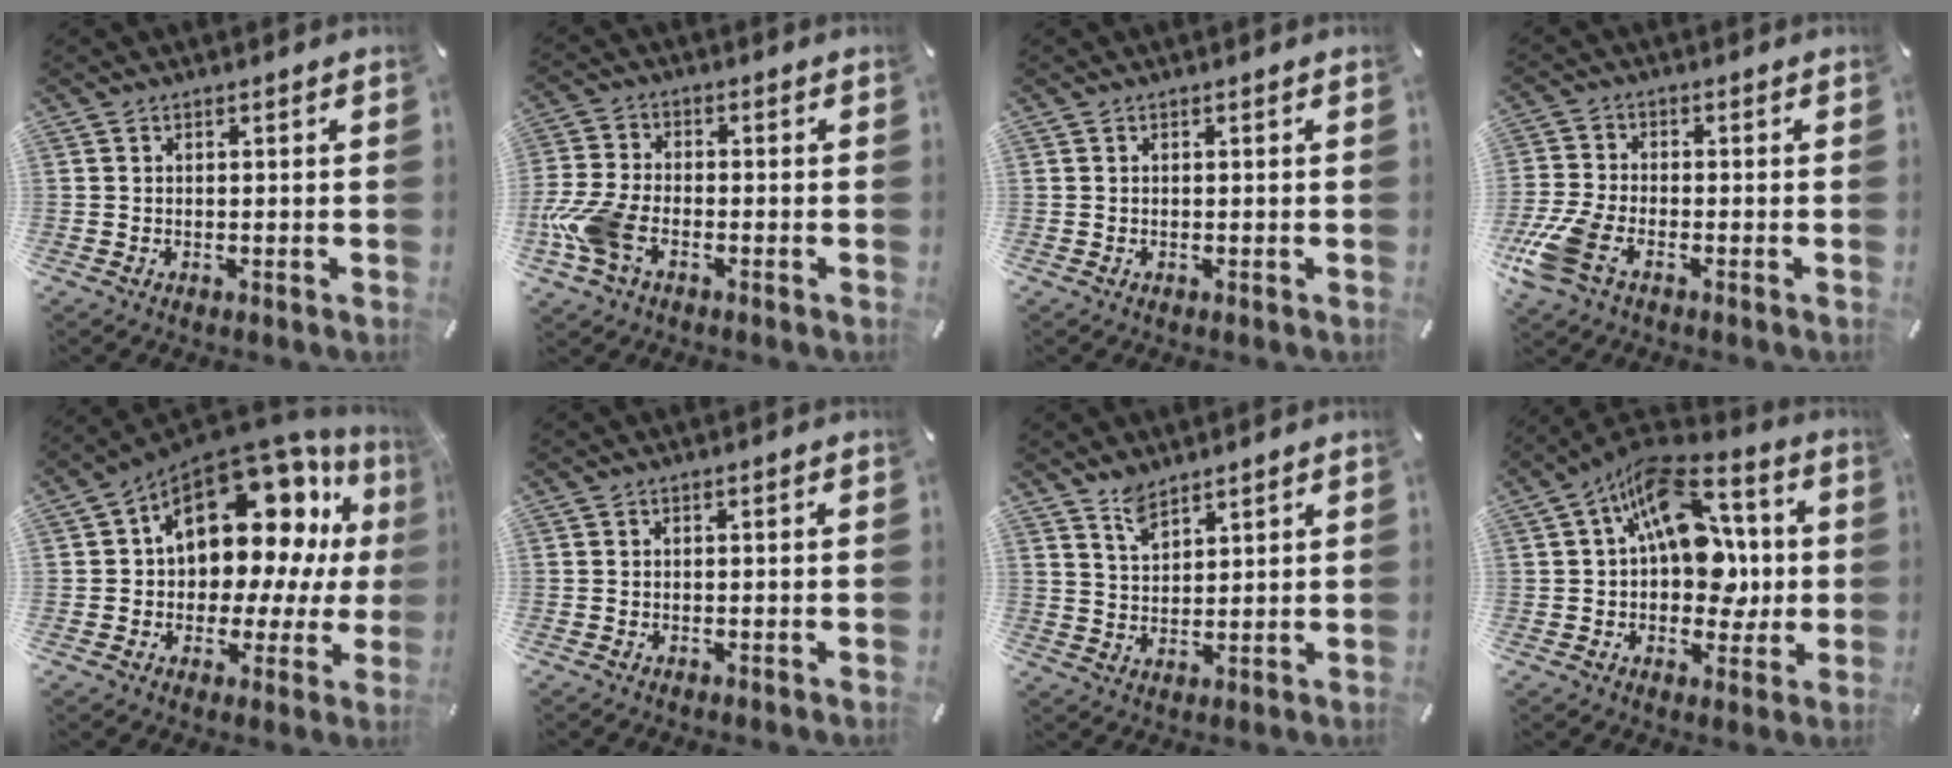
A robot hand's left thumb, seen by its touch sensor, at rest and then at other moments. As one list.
[{"total": 9.7, "force": [-3.6, 6.1, 6.6], "torque": [-0.150, 0.007, -0.066]}, {"total": 0.0}, {"total": 9.4, "force": [-4.3, 5.5, 6.3], "torque": [-0.151, 0.001, -0.080]}, {"total": 19.6, "force": [8.0, 11.7, 13.6], "torque": [-0.205, -0.063, 0.134]}, {"total": 0.0}, {"total": 4.6, "force": [4.0, 1.9, 1.3], "torque": [-0.034, -0.017, 0.077]}, {"total": 18.7, "force": [4.5, 12.2, 13.4], "torque": [-0.228, -0.027, 0.079]}]